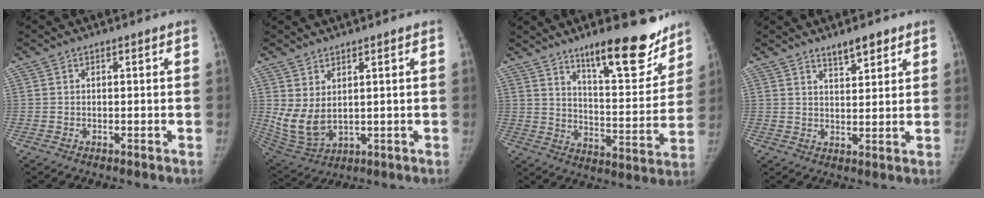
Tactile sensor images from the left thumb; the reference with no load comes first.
{"total": 7.8, "force": [2.0, 4.4, 6.2], "torque": [-0.124, -0.017, 0.061]}
{"total": 17.8, "force": [12.7, 5.0, 11.4], "torque": [-0.115, -0.089, 0.195]}
{"total": 4.7, "force": [3.6, 1.4, 2.6], "torque": [-0.030, -0.028, 0.058]}